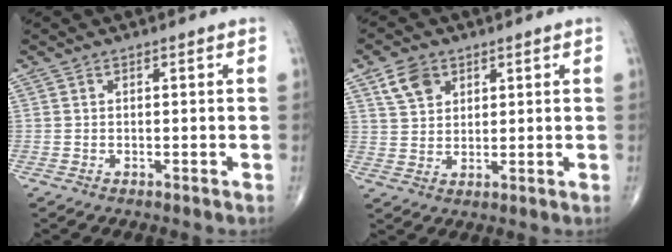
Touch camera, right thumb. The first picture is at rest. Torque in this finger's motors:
{"motor_torque": [-0.31, 0.51, -0.06, 0.21, 0.03]}